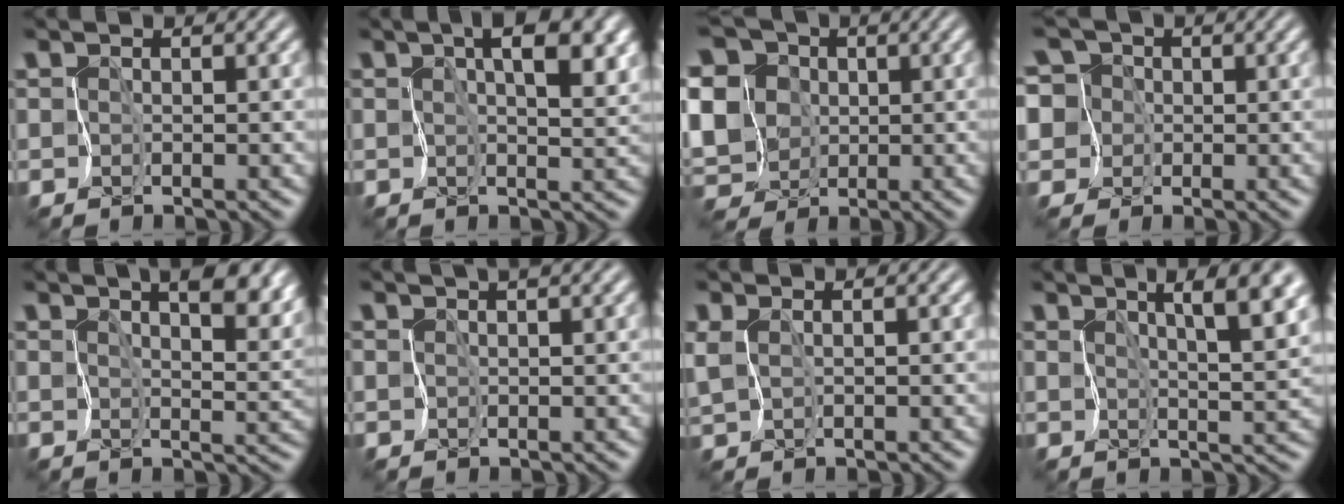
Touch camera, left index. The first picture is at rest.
{"total": 7.0, "force": [2.4, 3.2, 5.8], "torque": [-0.076, 0.005, 0.034]}
{"total": 11.2, "force": [0.0, 9.7, 5.7], "torque": [-0.118, 0.026, -0.033]}
{"total": 8.8, "force": [2.6, 7.7, 3.6], "torque": [-0.077, 0.042, 0.002]}
{"total": 9.7, "force": [5.3, 4.5, 6.7], "torque": [-0.088, 0.017, 0.074]}
{"total": 1.8, "force": [1.5, 0.0, 1.0], "torque": [-0.020, 0.008, 0.023]}
{"total": 0.8, "force": [0.3, 0.3, 0.7], "torque": [-0.026, -0.005, 0.009]}
{"total": 7.4, "force": [3.7, 2.3, 5.9], "torque": [-0.076, 0.016, 0.050]}